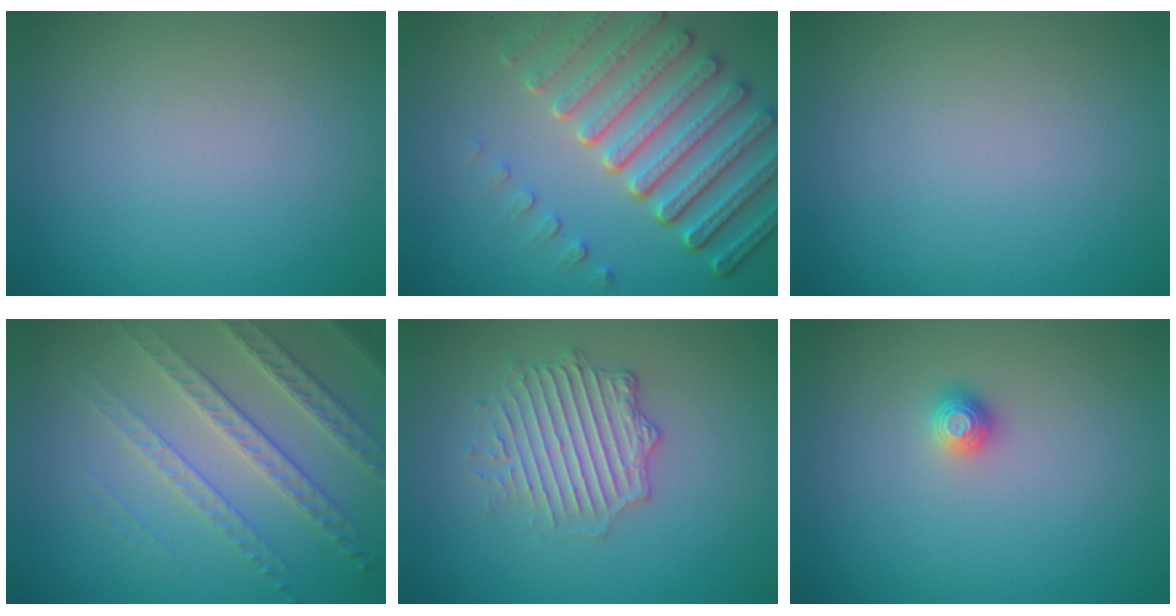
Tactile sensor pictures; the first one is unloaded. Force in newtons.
{"total": 7.6, "press": 5.7, "slide": 5.1}
{"total": 0.0}
{"total": 4.4, "press": 3.9, "slide": 2.1}
{"total": 3.6, "press": 3.3, "slide": 1.6}
{"total": 1.1, "press": 1.1, "slide": 0.4}